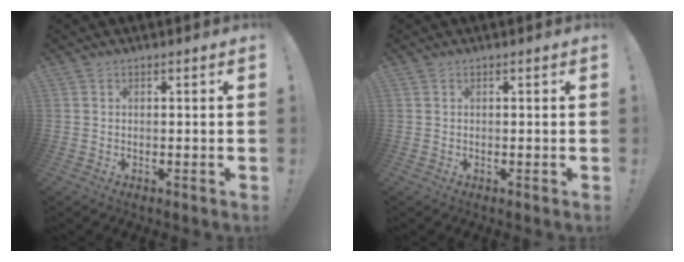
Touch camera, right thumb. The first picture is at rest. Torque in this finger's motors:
{"motor_torque": [0.00, 0.00, -0.01, 0.01, 0.02]}